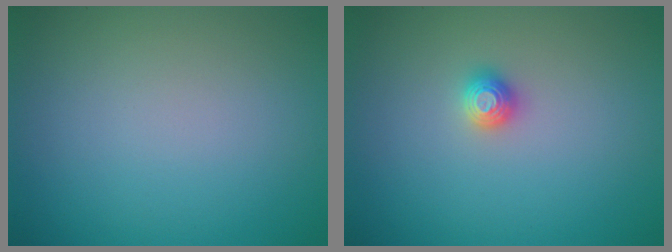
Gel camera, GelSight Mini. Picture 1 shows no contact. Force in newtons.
{"total": 1.2, "press": 1.2, "slide": 0.2}